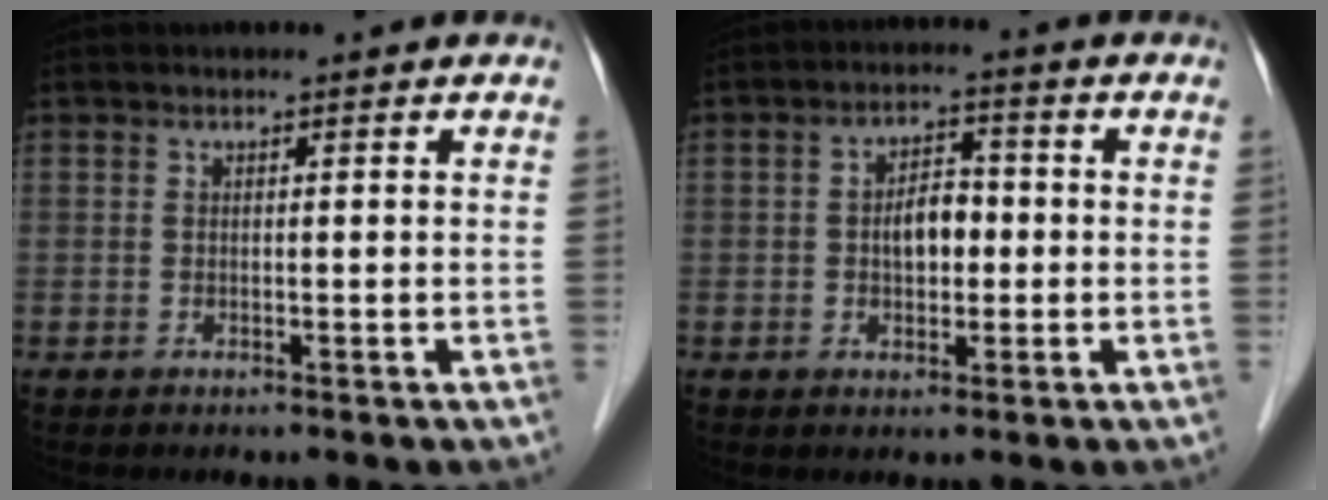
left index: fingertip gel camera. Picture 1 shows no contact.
{"total": 4.7, "force": [-0.5, 2.7, 3.8], "torque": [-0.067, 0.011, -0.009]}